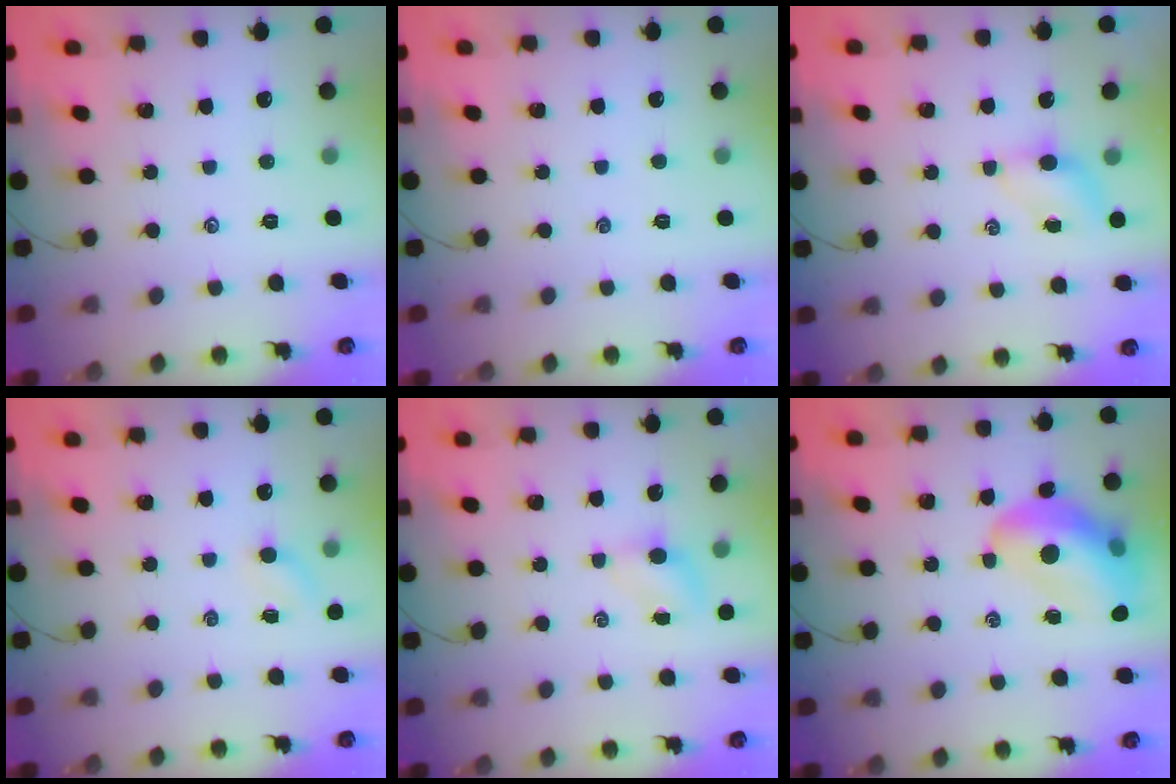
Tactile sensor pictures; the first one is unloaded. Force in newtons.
{"total": 0.0}
{"total": 4.0, "press": 3.9, "slide": 1.2}
{"total": 3.2, "press": 3.0, "slide": 1.0}
{"total": 4.0, "press": 3.8, "slide": 1.0}
{"total": 15.0, "press": 14.4, "slide": 3.9}